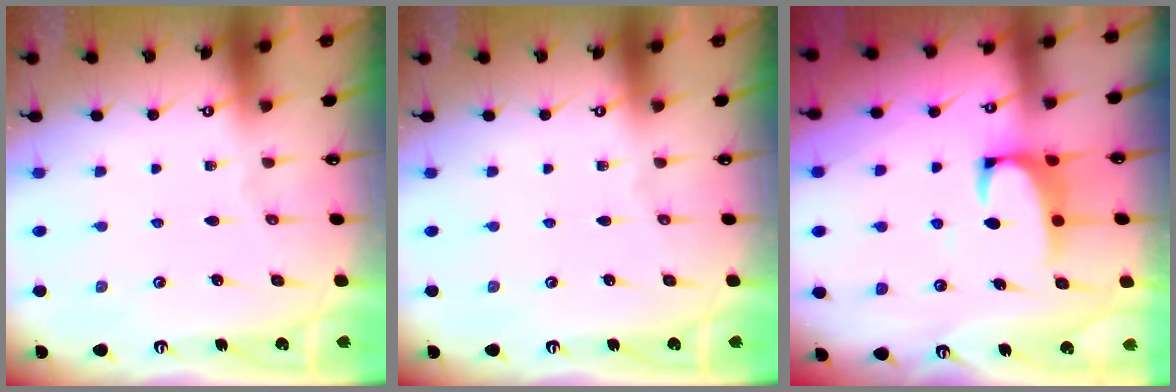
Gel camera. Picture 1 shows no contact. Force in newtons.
{"total": 0.0}
{"total": 2.1, "press": 1.8, "slide": 0.9}